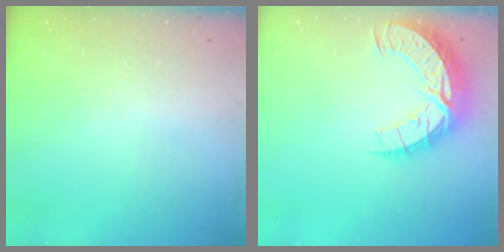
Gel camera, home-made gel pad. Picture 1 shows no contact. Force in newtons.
{"total": 12.6, "press": 12.6, "slide": 0.8}